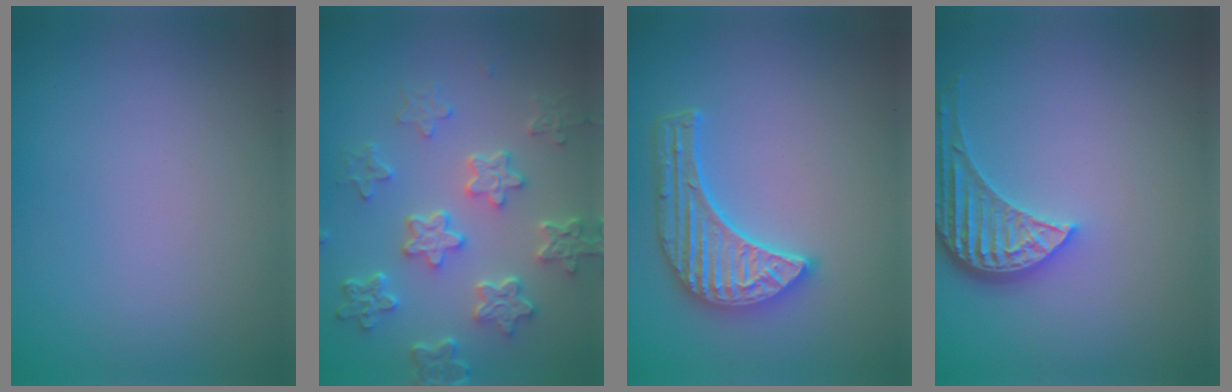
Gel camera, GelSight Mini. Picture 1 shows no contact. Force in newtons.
{"total": 6.0, "press": 4.5, "slide": 4.0}
{"total": 5.0, "press": 4.3, "slide": 2.7}
{"total": 4.3, "press": 3.5, "slide": 2.6}